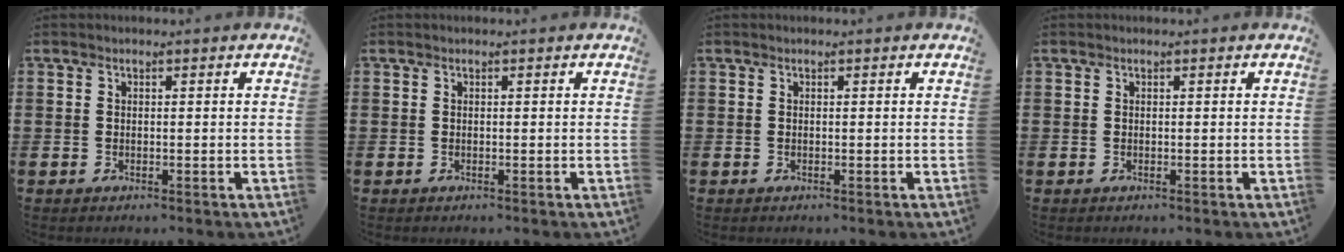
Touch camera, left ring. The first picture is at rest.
{"total": 0.0}
{"total": 0.0}
{"total": 0.0}